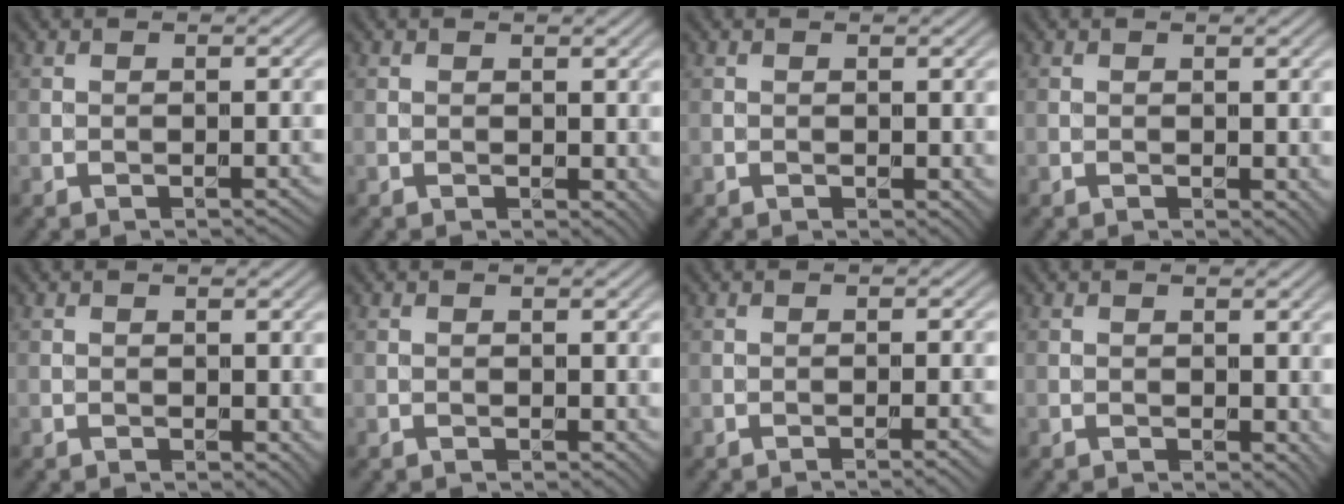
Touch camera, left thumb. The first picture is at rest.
{"total": 1.4, "force": [0.4, 1.0, 0.9], "torque": [-0.012, -0.004, 0.009]}
{"total": 0.9, "force": [0.2, 0.6, 0.6], "torque": [-0.006, -0.004, 0.005]}
{"total": 1.2, "force": [0.2, 0.8, 0.9], "torque": [-0.010, -0.005, 0.006]}
{"total": 1.2, "force": [0.2, 0.8, 0.8], "torque": [-0.009, -0.004, 0.007]}
{"total": 0.8, "force": [0.2, 0.6, 0.5], "torque": [-0.006, -0.004, 0.006]}
{"total": 1.6, "force": [-0.7, 0.2, 1.4], "torque": [-0.015, 0.003, -0.014]}
{"total": 1.8, "force": [0.4, 1.2, 1.3], "torque": [-0.016, -0.006, 0.009]}